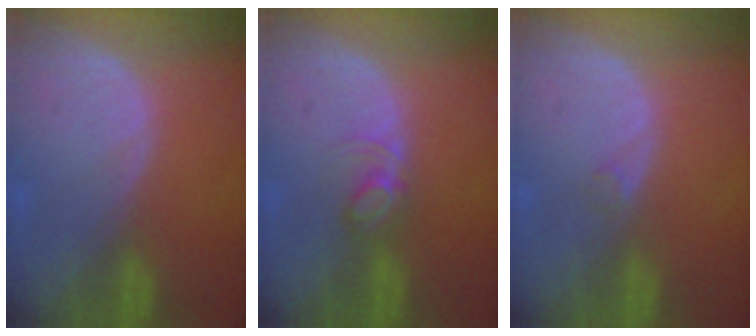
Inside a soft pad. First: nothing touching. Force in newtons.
{"total": 3.3, "press": 3.3, "slide": 0.2}
{"total": 0.8, "press": 0.8, "slide": 0.1}